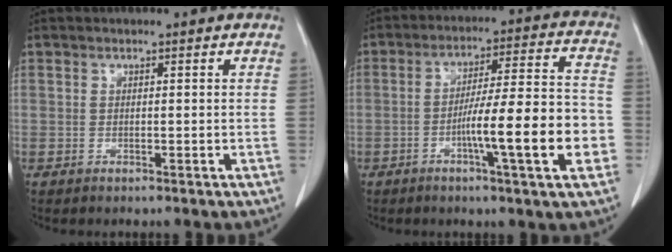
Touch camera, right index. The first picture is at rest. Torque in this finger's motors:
{"motor_torque": [0.62, -0.15, 0.38, 0.09]}